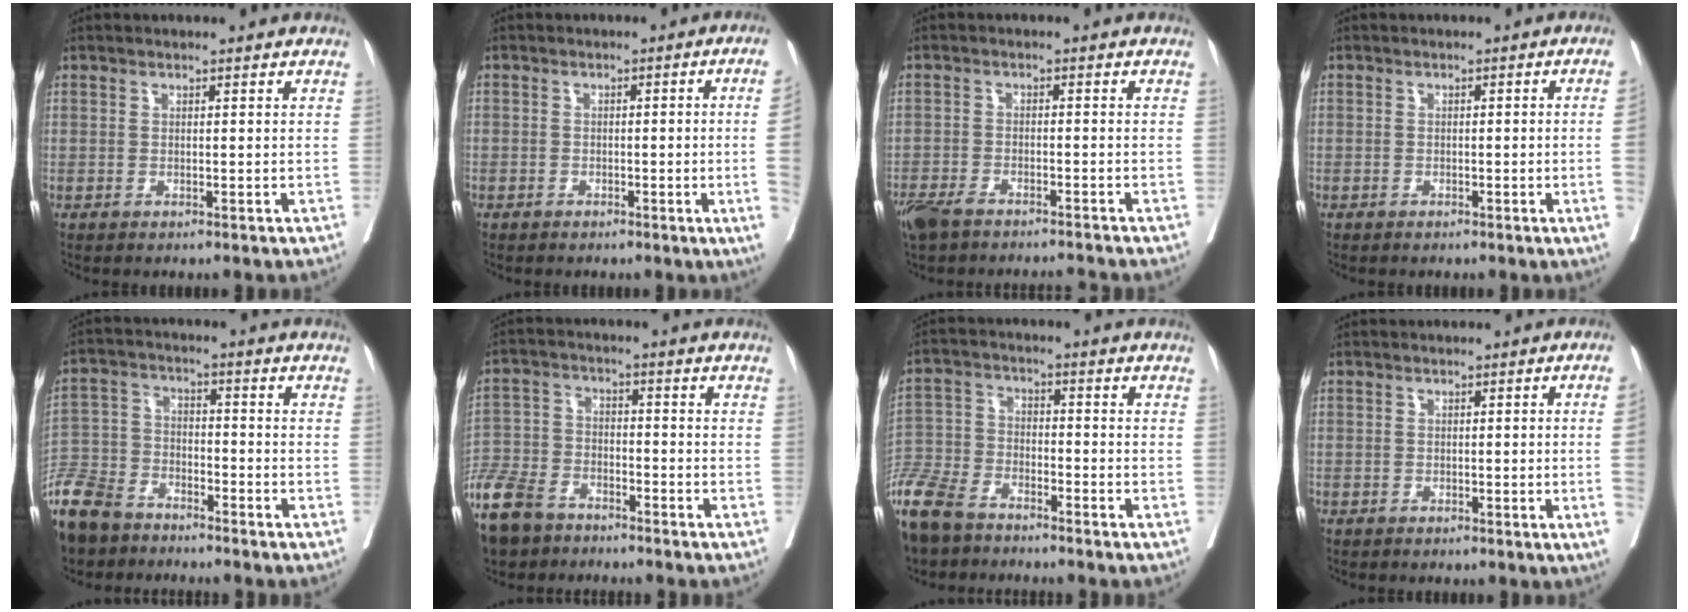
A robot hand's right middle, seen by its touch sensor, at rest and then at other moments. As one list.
[{"total": 5.1, "force": [-1.1, -0.2, 5.0], "torque": [-0.061, 0.003, -0.016]}, {"total": 7.4, "force": [-6.4, 1.3, 3.5], "torque": [-0.062, -0.010, -0.110]}, {"total": 2.7, "force": [-0.5, -0.3, 2.6], "torque": [-0.035, 0.005, -0.007]}, {"total": 16.1, "force": [-12.6, 7.9, 6.2], "torque": [-0.181, -0.015, -0.237]}, {"total": 13.0, "force": [-9.9, 6.2, 5.6], "torque": [-0.131, -0.021, -0.184]}, {"total": 14.7, "force": [-11.6, 6.1, 6.6], "torque": [-0.170, -0.024, -0.217]}, {"total": 3.4, "force": [-0.8, -0.1, 3.3], "torque": [-0.045, 0.006, -0.011]}]